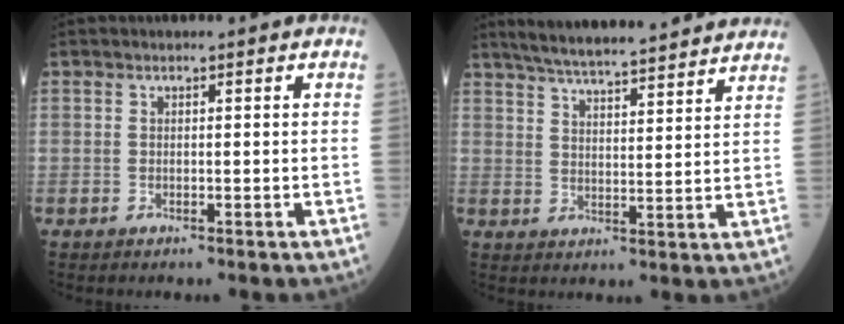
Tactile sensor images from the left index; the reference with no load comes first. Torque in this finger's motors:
{"motor_torque": [1.02, -1.11, 0.16, 0.07]}